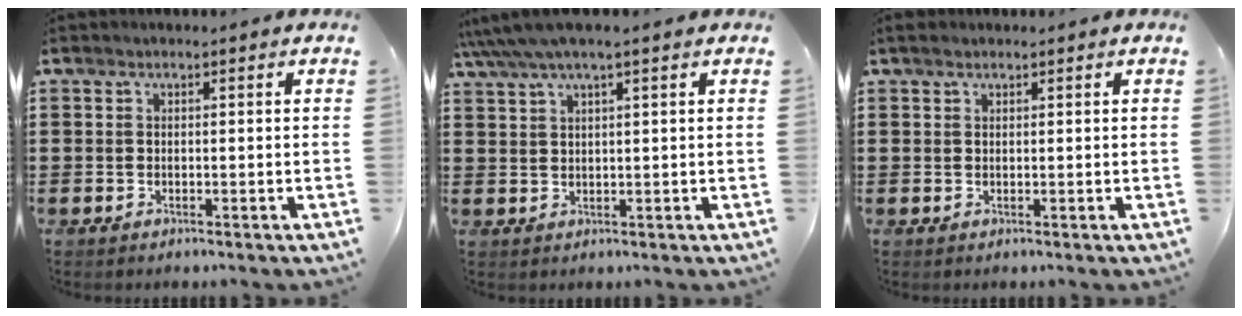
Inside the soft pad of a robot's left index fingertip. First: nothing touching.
{"total": 3.2, "force": [2.2, 0.3, 2.3], "torque": [-0.051, 0.003, 0.039]}
{"total": 0.8, "force": [0.6, 0.4, 0.3], "torque": [-0.008, 0.004, 0.012]}